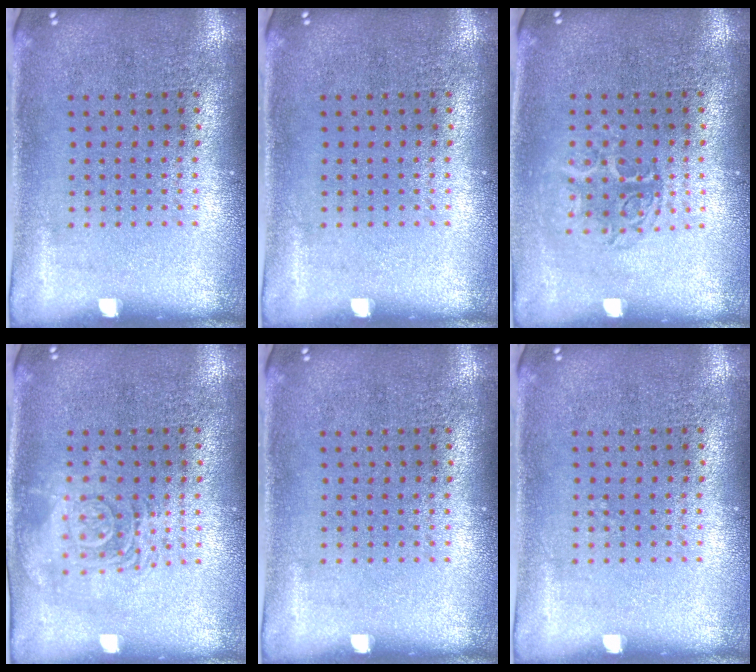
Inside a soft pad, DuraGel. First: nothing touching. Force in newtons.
{"total": 0.0}
{"total": 1.4, "press": 1.1, "slide": 0.8}
{"total": 2.8, "press": 2.8, "slide": 0.5}
{"total": 0.0}
{"total": 0.0}